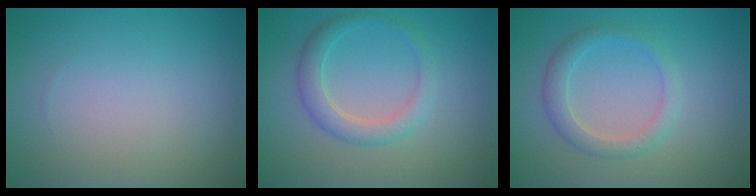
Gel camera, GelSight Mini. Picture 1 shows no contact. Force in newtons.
{"total": 2.7, "press": 2.7, "slide": 0.1}
{"total": 2.5, "press": 2.5, "slide": 0.1}